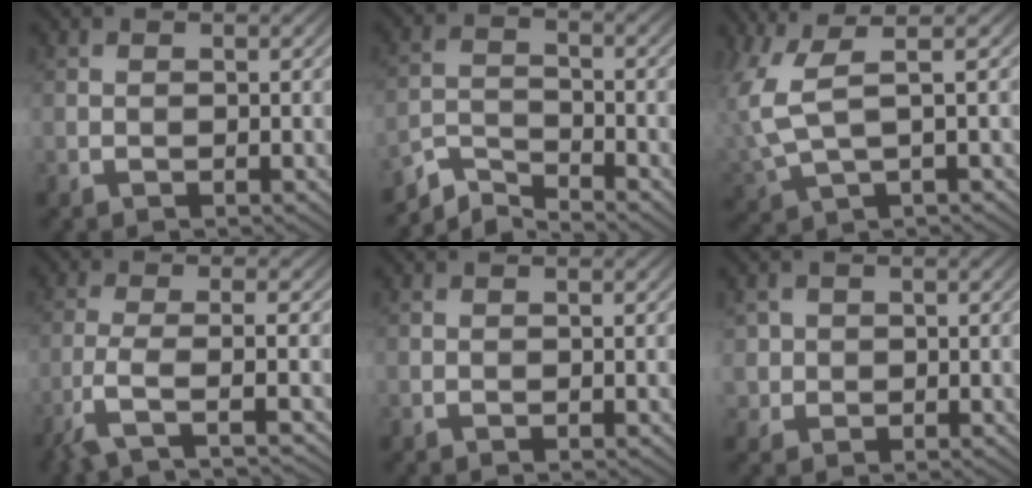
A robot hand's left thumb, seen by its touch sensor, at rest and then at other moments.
{"total": 4.4, "force": [-4.2, 0.7, 1.2], "torque": [-0.028, -0.004, -0.093]}
{"total": 5.9, "force": [2.3, 1.9, 5.1], "torque": [-0.137, 0.007, 0.049]}
{"total": 5.1, "force": [-3.0, 0.8, 4.1], "torque": [-0.078, 0.000, -0.079]}
{"total": 0.0}
{"total": 1.9, "force": [0.6, 1.7, -0.6], "torque": [0.010, -0.007, 0.010]}